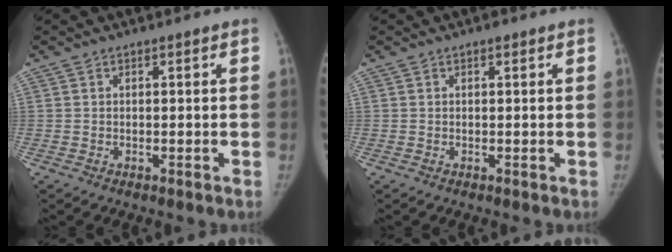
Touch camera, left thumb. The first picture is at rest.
{"total": 0.7, "force": [0.4, 0.3, 0.5], "torque": [-0.004, 0.000, 0.003]}